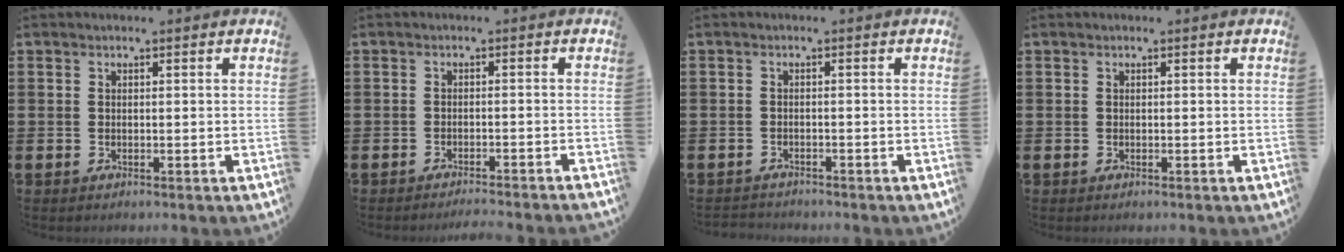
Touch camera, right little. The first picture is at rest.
{"total": 1.5, "force": [-1.5, -0.3, 0.2], "torque": [-0.003, 0.003, -0.029]}
{"total": 1.0, "force": [-1.0, 0.1, -0.1], "torque": [-0.001, 0.002, -0.021]}
{"total": 0.0}